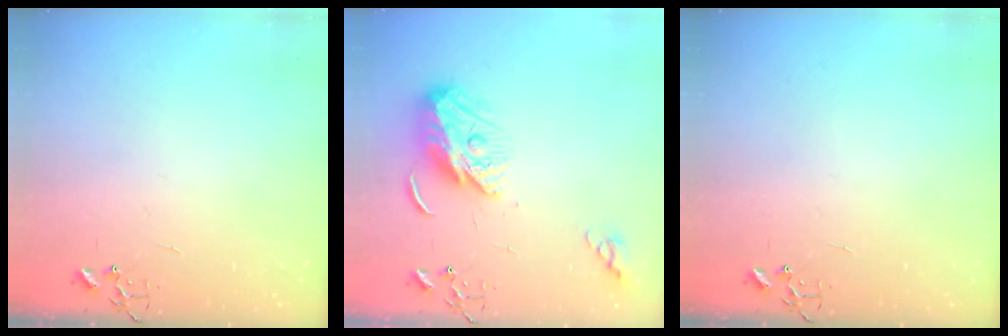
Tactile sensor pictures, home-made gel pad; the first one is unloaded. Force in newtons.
{"total": 9.7, "press": 9.7, "slide": 0.6}
{"total": 0.0}